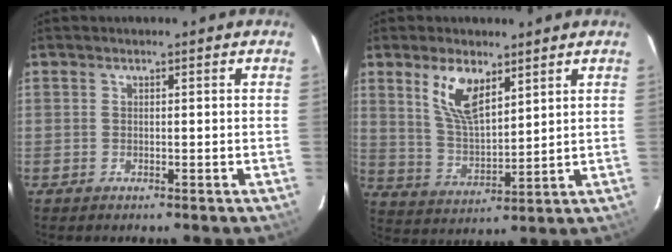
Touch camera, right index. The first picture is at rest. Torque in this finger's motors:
{"motor_torque": [0.62, 0.23, 0.31, 0.13]}